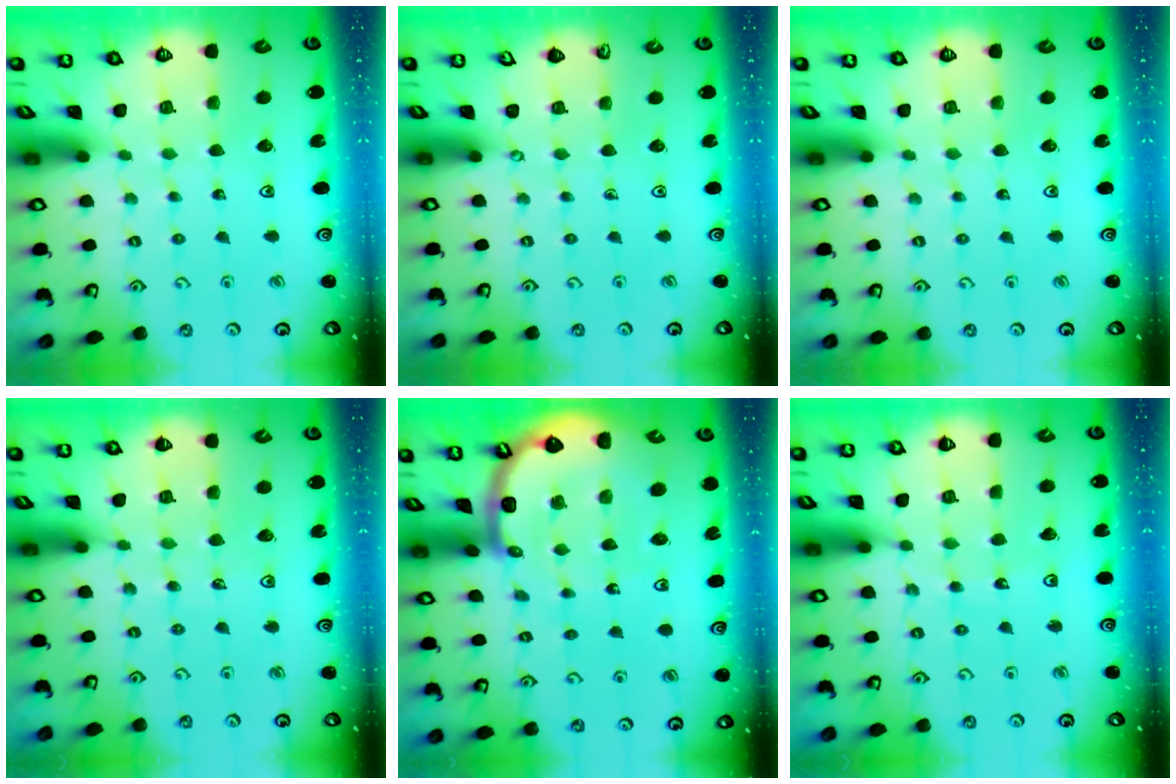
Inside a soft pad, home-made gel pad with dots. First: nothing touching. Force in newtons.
{"total": 0.0}
{"total": 0.0}
{"total": 4.9, "press": 4.8, "slide": 0.7}
{"total": 9.2, "press": 9.1, "slide": 1.1}
{"total": 3.5, "press": 3.4, "slide": 0.6}